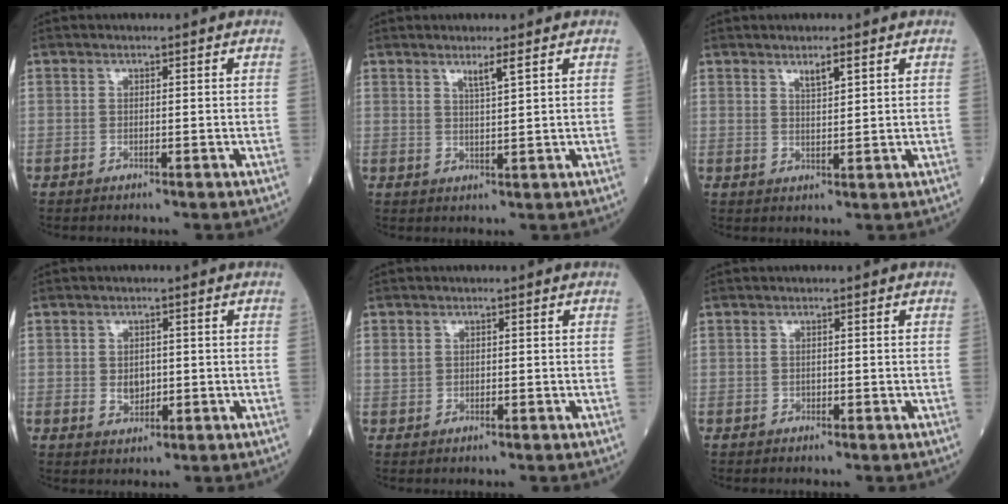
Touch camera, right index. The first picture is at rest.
{"total": 2.4, "force": [1.6, -0.3, 1.8], "torque": [-0.036, -0.006, 0.030]}
{"total": 2.5, "force": [1.6, 0.3, 1.8], "torque": [-0.035, -0.001, 0.031]}
{"total": 2.6, "force": [-0.1, 1.9, 1.8], "torque": [-0.024, 0.000, 0.005]}
{"total": 1.3, "force": [0.2, 1.1, 0.7], "torque": [-0.022, 0.008, 0.008]}
{"total": 0.0}